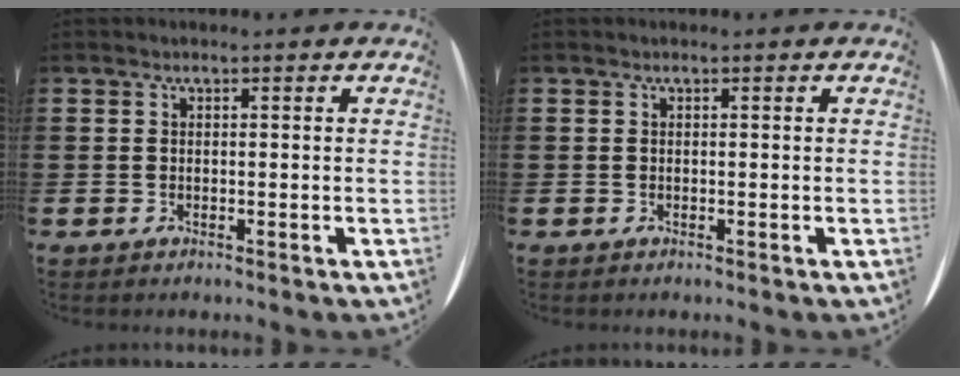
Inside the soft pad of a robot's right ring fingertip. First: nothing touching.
{"total": 0.0}